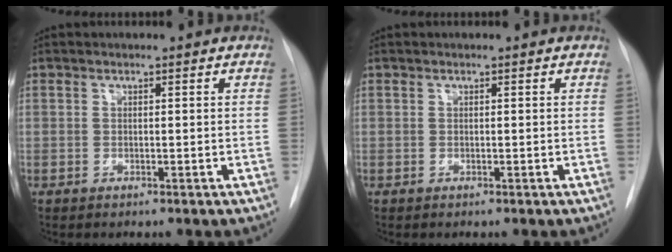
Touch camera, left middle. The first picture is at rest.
{"total": 0.0}